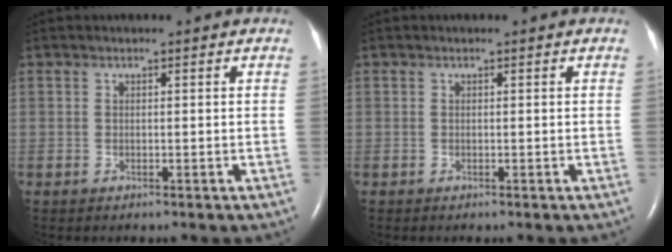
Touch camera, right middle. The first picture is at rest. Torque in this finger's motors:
{"motor_torque": [0.03, 0.00, -0.03, -0.01]}